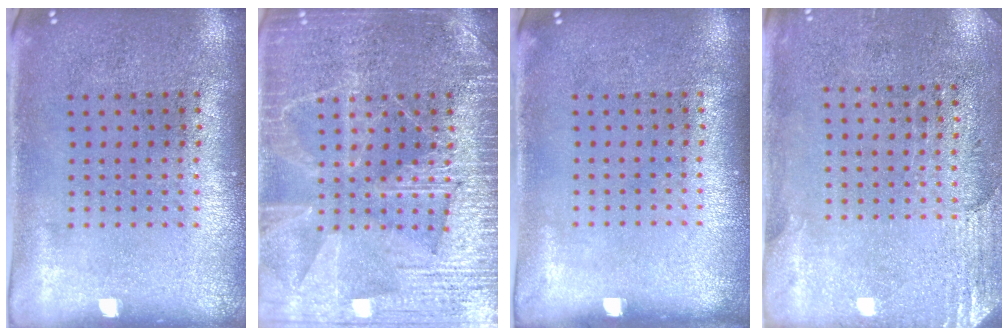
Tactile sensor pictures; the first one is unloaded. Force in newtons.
{"total": 4.0, "press": 4.0, "slide": 0.6}
{"total": 0.0}
{"total": 2.8, "press": 2.4, "slide": 1.4}